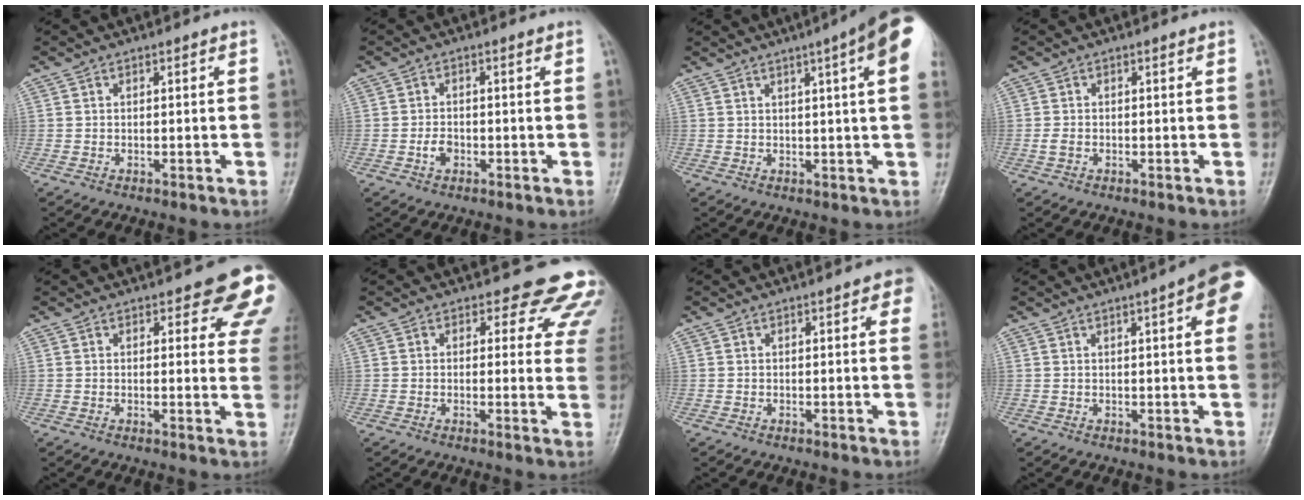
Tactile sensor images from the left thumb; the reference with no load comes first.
{"total": 2.2, "force": [-0.8, 1.5, 1.4], "torque": [-0.019, 0.007, -0.012]}
{"total": 12.6, "force": [5.9, 1.3, 11.1], "torque": [-0.137, 0.001, 0.062]}
{"total": 1.5, "force": [-0.2, 0.9, 1.1], "torque": [-0.018, 0.004, 0.003]}
{"total": 10.4, "force": [6.6, 4.0, 7.0], "torque": [-0.038, -0.030, 0.062]}
{"total": 10.7, "force": [8.6, 5.2, 3.6], "torque": [0.014, -0.044, 0.067]}
{"total": 5.2, "force": [2.4, 1.6, 4.3], "torque": [-0.031, 0.002, 0.021]}
{"total": 10.8, "force": [4.2, 2.1, 9.7], "torque": [-0.102, -0.002, 0.042]}